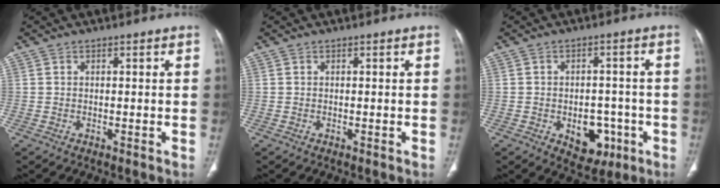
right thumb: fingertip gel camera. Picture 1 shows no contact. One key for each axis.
{"total": 0.0}
{"total": 8.4, "fx": -3.0, "fy": 5.7, "fz": 5.4, "tx": -0.034, "ty": 0.021, "tz": -0.028}